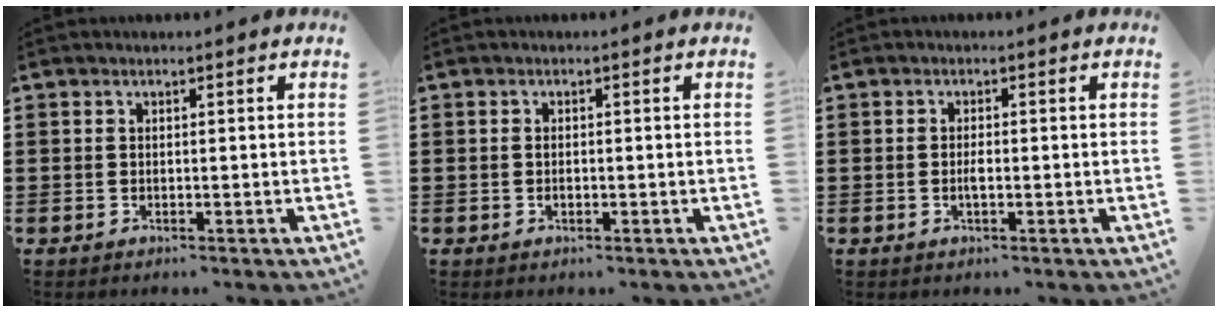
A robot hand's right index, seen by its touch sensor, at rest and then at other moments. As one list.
[{"total": 0.8, "force": [-0.2, 0.4, 0.6], "torque": [-0.013, 0.000, -0.004]}, {"total": 1.4, "force": [-0.3, 0.4, 1.3], "torque": [-0.026, 0.001, -0.006]}]